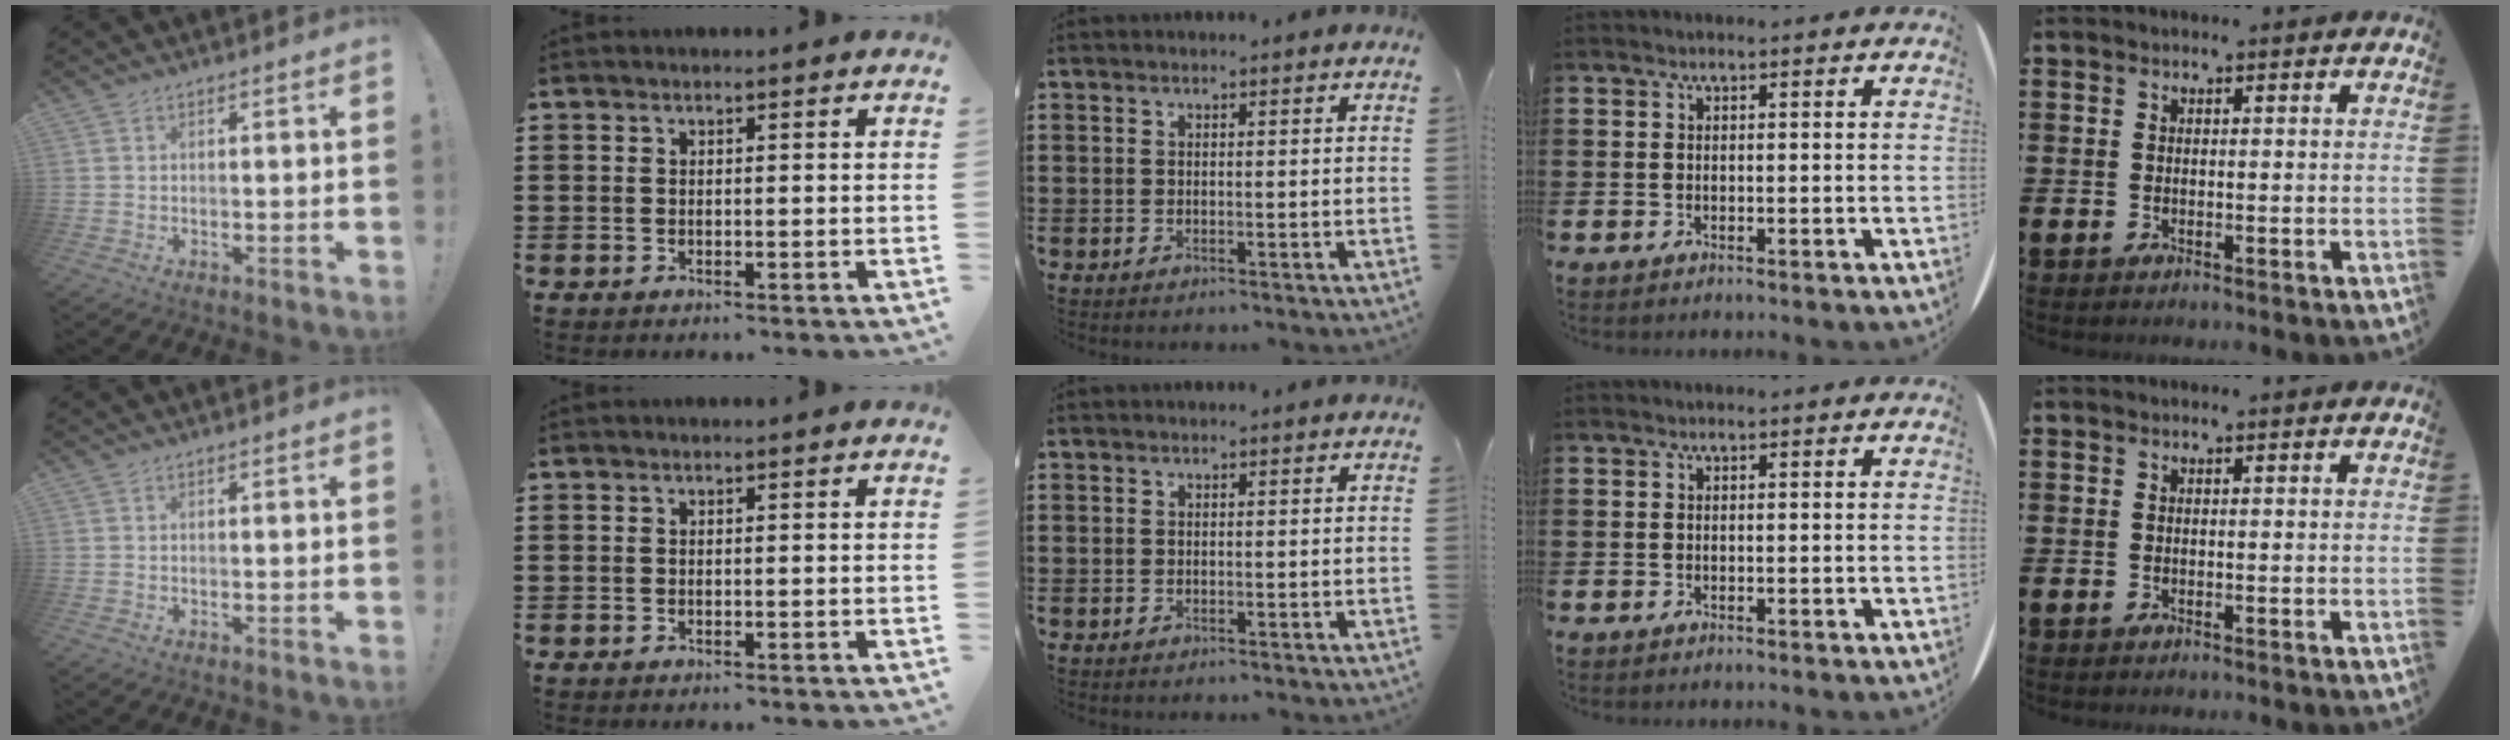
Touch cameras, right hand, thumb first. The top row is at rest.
{}